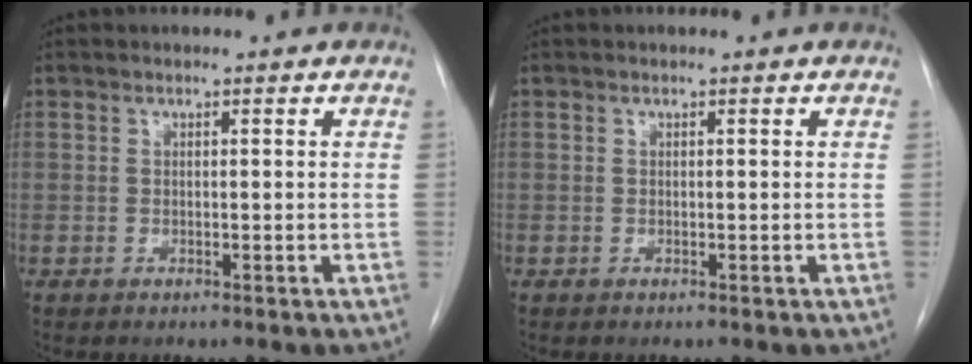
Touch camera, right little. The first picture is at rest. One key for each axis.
{"total": 0.0}